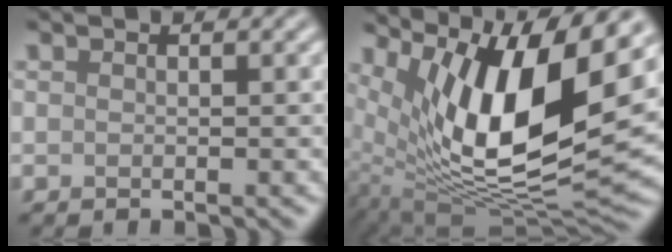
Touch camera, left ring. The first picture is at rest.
{"total": 13.5, "force": [4.8, 4.5, 11.7], "torque": [-0.198, -0.012, 0.091]}